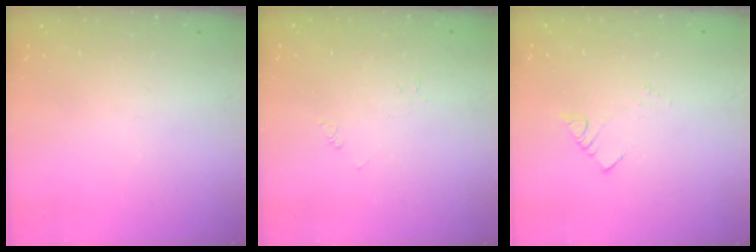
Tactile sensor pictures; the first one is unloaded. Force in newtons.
{"total": 0.0}
{"total": 1.9, "press": 1.9, "slide": 0.1}